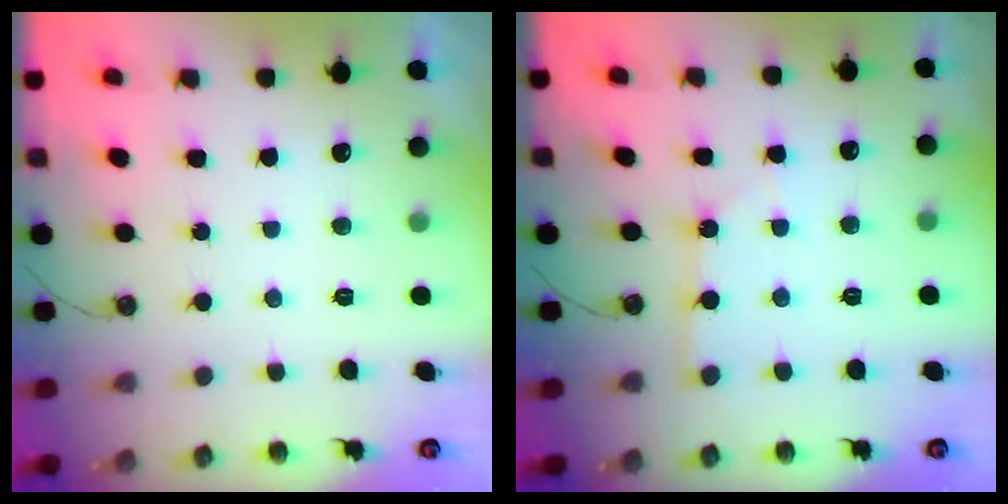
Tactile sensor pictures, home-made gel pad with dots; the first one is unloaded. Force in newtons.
{"total": 2.2, "press": 2.2, "slide": 0.4}